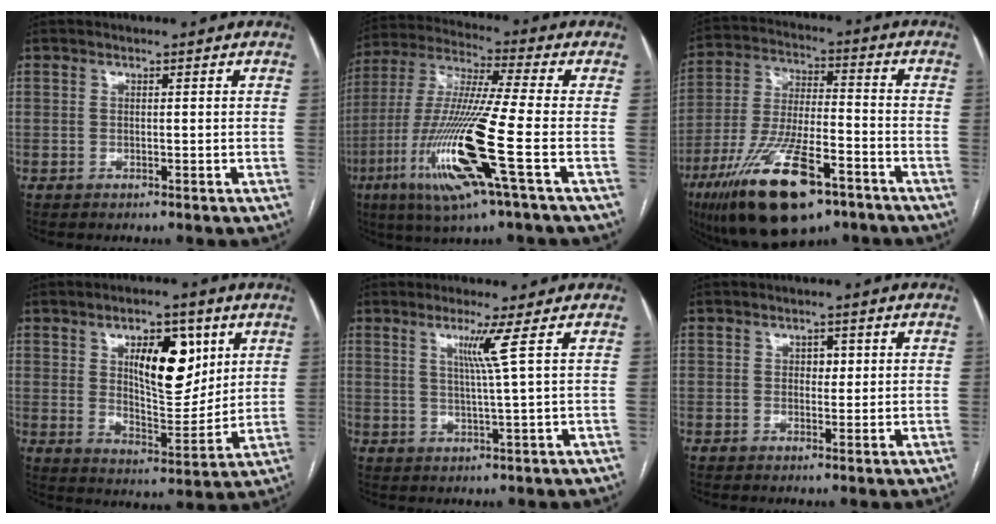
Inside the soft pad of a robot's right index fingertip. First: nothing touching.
{"total": 17.9, "force": [-6.3, -0.3, 16.7], "torque": [-0.358, -0.025, -0.125]}
{"total": 18.9, "force": [-11.0, 5.2, 14.4], "torque": [-0.295, -0.026, -0.192]}
{"total": 15.9, "force": [5.5, 7.7, 12.8], "torque": [-0.187, 0.008, 0.097]}
{"total": 4.2, "force": [1.7, -1.8, 3.5], "torque": [-0.071, -0.010, 0.039]}
{"total": 1.8, "force": [0.4, 1.2, 1.3], "torque": [-0.016, 0.004, 0.008]}